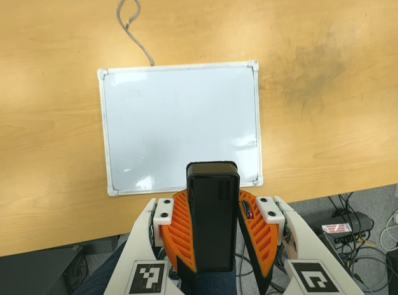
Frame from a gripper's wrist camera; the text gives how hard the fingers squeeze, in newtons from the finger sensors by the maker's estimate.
{"total": 8.5, "left": 8.5, "right": 8.6}